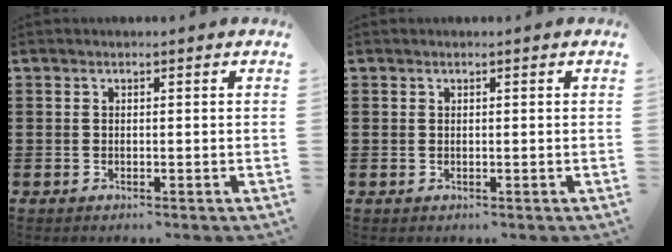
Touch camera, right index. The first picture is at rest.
{"total": 0.0}